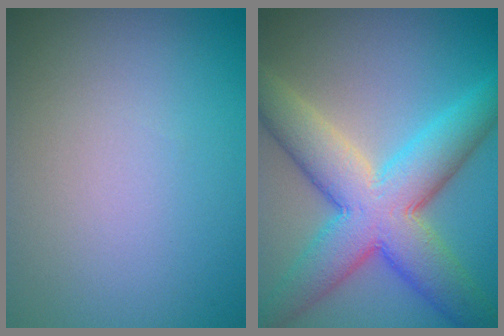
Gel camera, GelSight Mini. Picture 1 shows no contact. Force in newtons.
{"total": 10.1, "press": 10.1, "slide": 0.5}